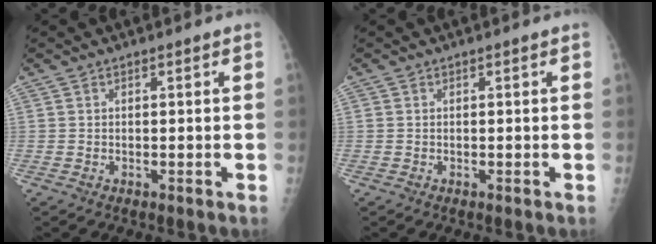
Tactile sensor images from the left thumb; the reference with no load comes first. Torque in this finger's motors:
{"motor_torque": [0.24, 0.10, 0.24, -0.03, 0.03]}